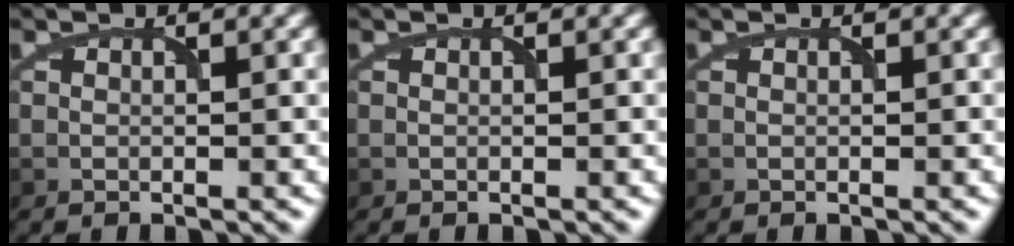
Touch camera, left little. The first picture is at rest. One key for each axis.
{"total": 0.0}
{"total": 0.0}